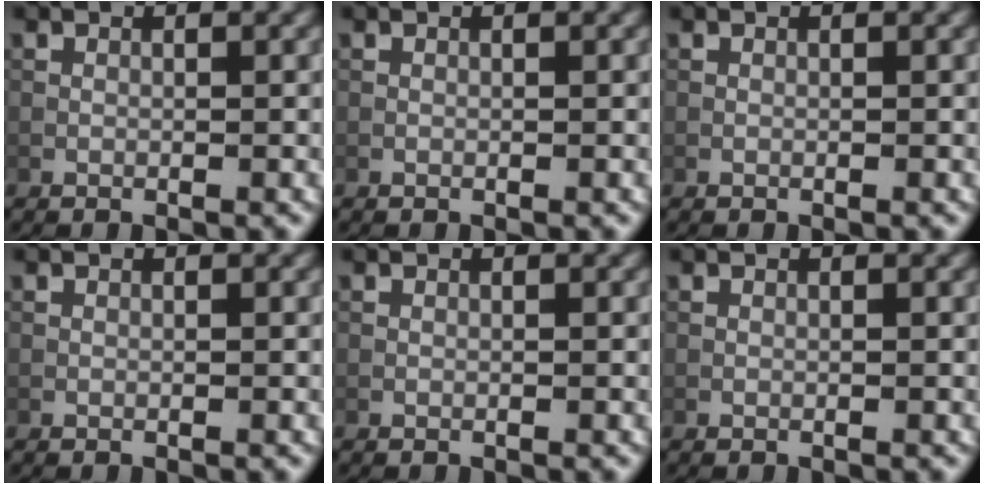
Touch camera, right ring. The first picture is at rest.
{"total": 0.0}
{"total": 0.0}
{"total": 0.0}
{"total": 0.0}
{"total": 0.0}